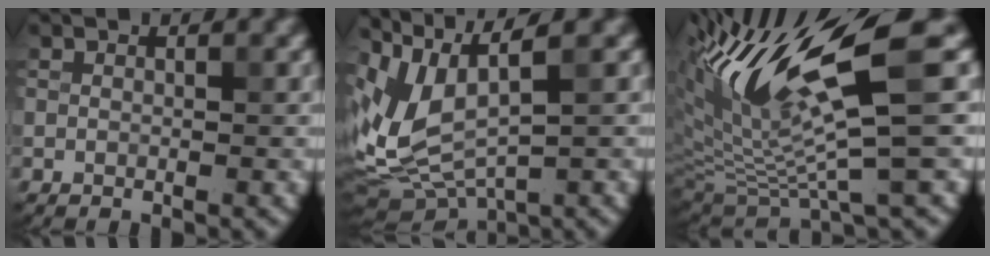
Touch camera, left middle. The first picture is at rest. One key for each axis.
{"total": 7.3, "fx": 2.0, "fy": 2.8, "fz": 6.4, "tx": -0.147, "ty": -0.002, "tz": 0.047}
{"total": 12.1, "fx": 3.8, "fy": 2.6, "fz": 11.2, "tx": -0.206, "ty": 0.001, "tz": 0.077}